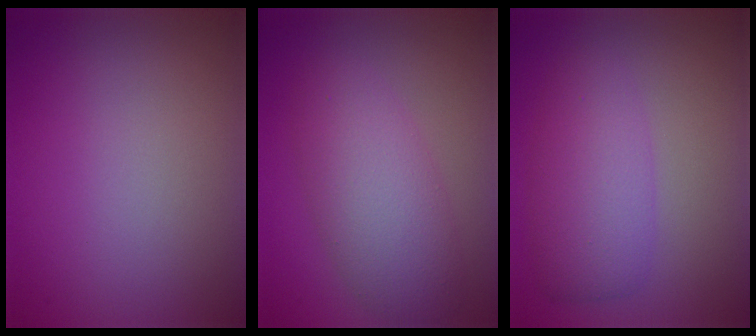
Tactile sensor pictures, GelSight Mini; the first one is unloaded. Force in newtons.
{"total": 5.5, "press": 5.5, "slide": 0.4}
{"total": 4.5, "press": 4.5, "slide": 0.1}